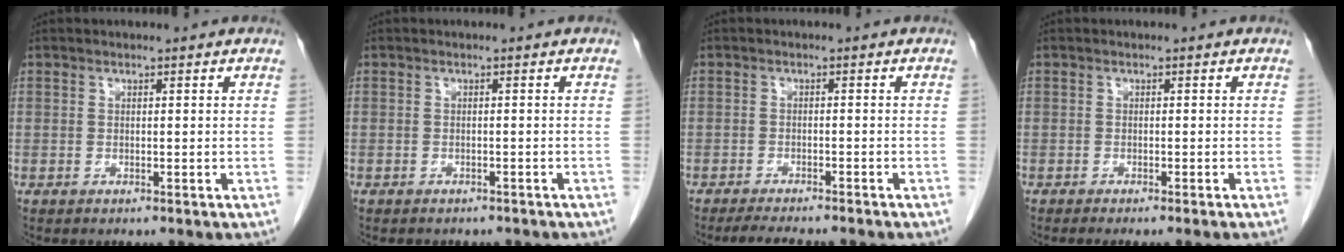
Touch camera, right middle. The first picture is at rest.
{"total": 4.1, "force": [-3.5, 1.8, 1.1], "torque": [-0.013, 0.001, -0.037]}
{"total": 6.3, "force": [-5.5, 0.5, 3.0], "torque": [-0.039, -0.012, -0.082]}
{"total": 3.5, "force": [-2.9, -0.7, 1.8], "torque": [-0.012, 0.001, -0.039]}